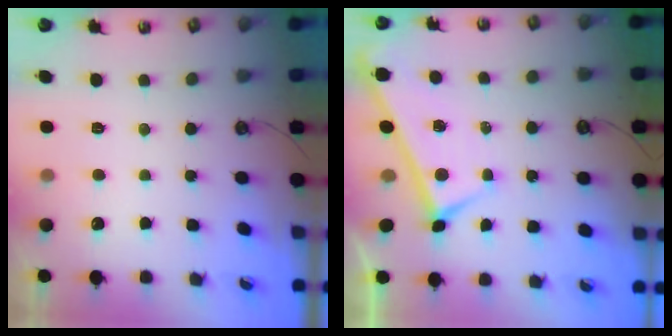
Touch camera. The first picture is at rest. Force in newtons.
{"total": 0.0}